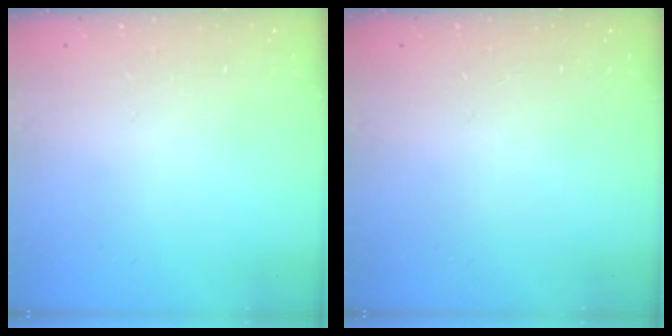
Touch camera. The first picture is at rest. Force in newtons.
{"total": 0.0}